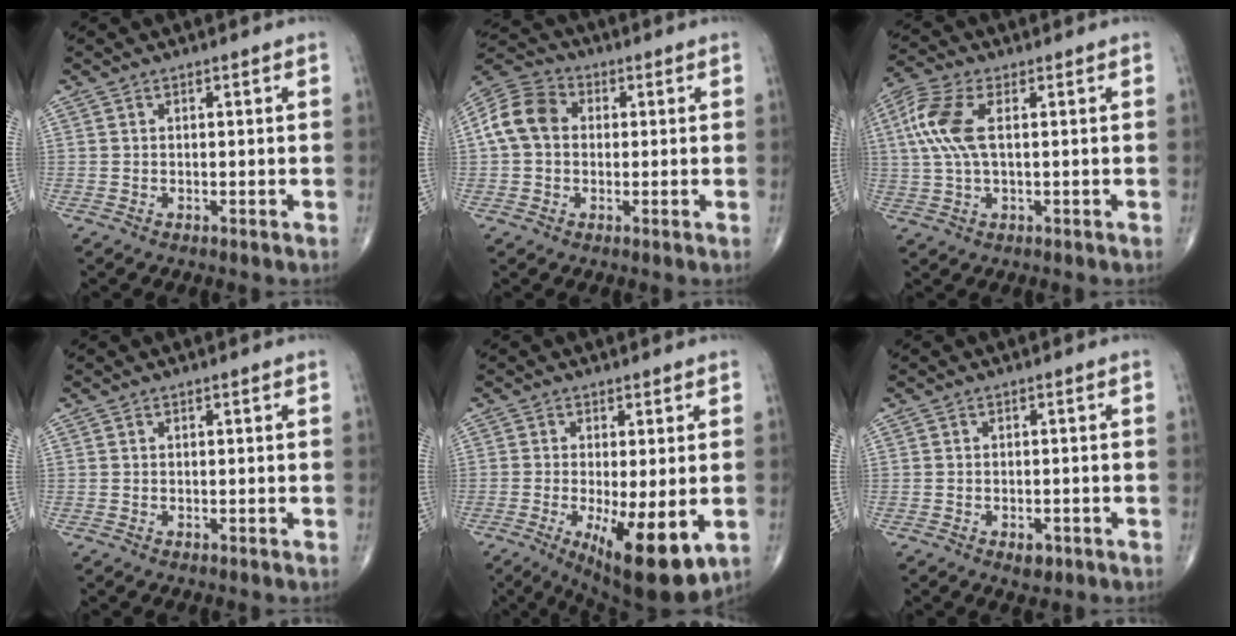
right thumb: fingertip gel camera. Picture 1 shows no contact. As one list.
[{"total": 10.0, "force": [0.8, 7.8, 6.2], "torque": [-0.116, 0.029, 0.004]}, {"total": 9.5, "force": [1.9, 4.2, 8.3], "torque": [-0.213, 0.017, 0.035]}, {"total": 0.0}, {"total": 13.0, "force": [-3.6, 4.0, 11.8], "torque": [-0.182, -0.025, -0.042]}, {"total": 2.3, "force": [-1.1, 1.3, 1.5], "torque": [-0.016, 0.002, -0.010]}]